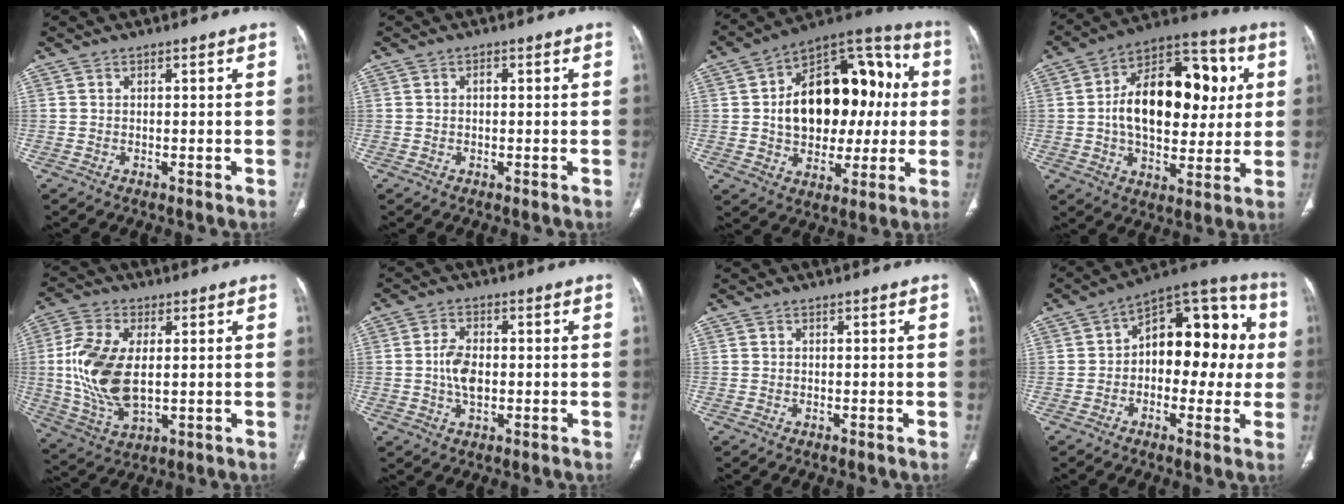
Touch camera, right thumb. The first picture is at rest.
{"total": 0.7, "force": [0.0, 0.5, 0.5], "torque": [-0.005, 0.003, -0.001]}
{"total": 24.8, "force": [2.0, 15.9, 19.0], "torque": [-0.250, 0.037, 0.038]}
{"total": 22.7, "force": [2.8, 13.7, 17.9], "torque": [-0.245, 0.018, 0.041]}
{"total": 14.7, "force": [0.9, 8.1, 12.2], "torque": [-0.260, -0.008, 0.024]}
{"total": 5.4, "force": [-0.4, 3.2, 4.4], "torque": [-0.083, 0.006, -0.009]}
{"total": 0.0}
{"total": 17.8, "force": [1.2, 10.7, 14.2], "torque": [-0.131, 0.045, 0.007]}